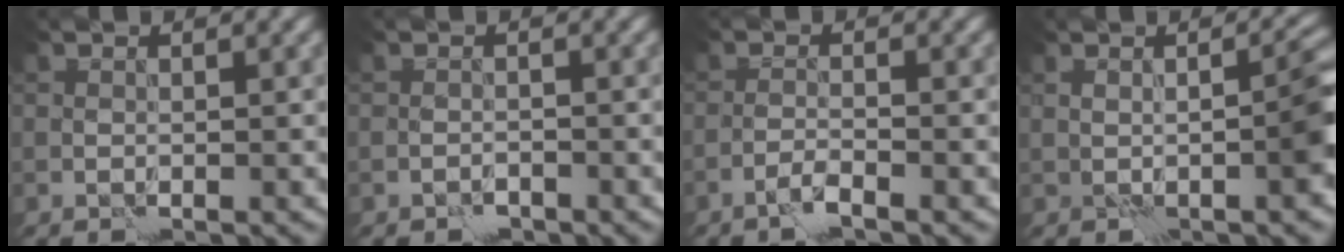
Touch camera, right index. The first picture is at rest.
{"total": 0.7, "force": [-0.6, 0.3, 0.0], "torque": [0.002, 0.003, -0.012]}
{"total": 1.2, "force": [-0.9, -0.2, 0.8], "torque": [-0.016, 0.002, -0.022]}
{"total": 2.9, "force": [-0.4, 0.5, 2.9], "torque": [-0.040, 0.004, -0.003]}